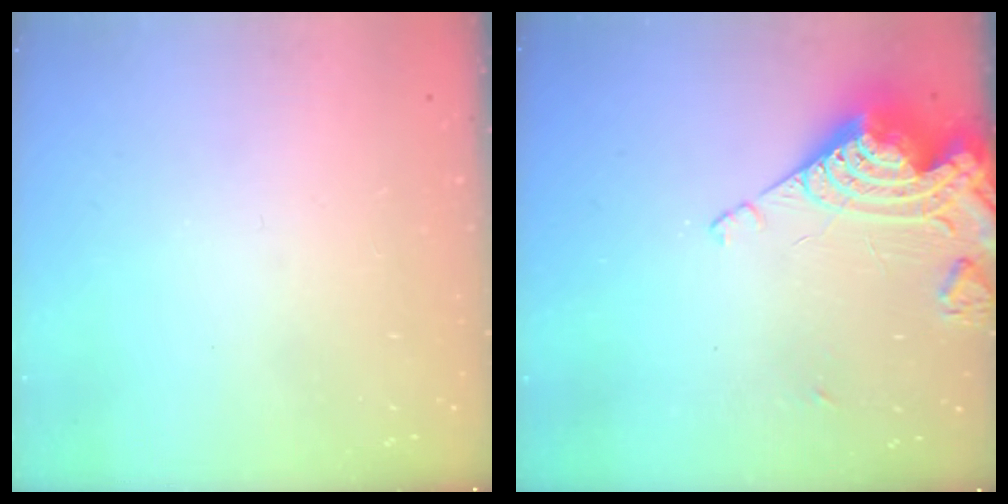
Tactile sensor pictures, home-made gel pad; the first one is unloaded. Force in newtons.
{"total": 14.1, "press": 14.0, "slide": 1.5}